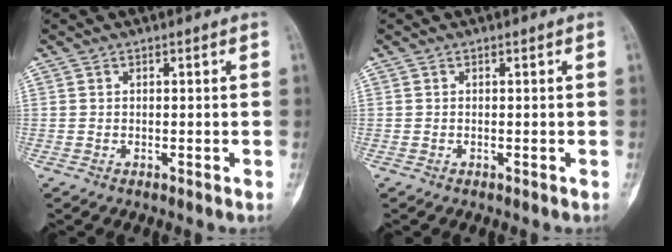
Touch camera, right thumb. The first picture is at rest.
{"total": 0.0}